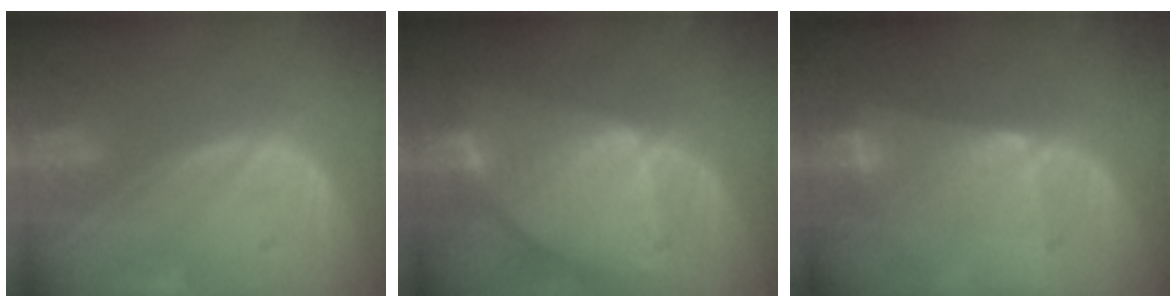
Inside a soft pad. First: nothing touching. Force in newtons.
{"total": 9.6, "press": 8.4, "slide": 4.8}
{"total": 6.4, "press": 5.5, "slide": 3.3}